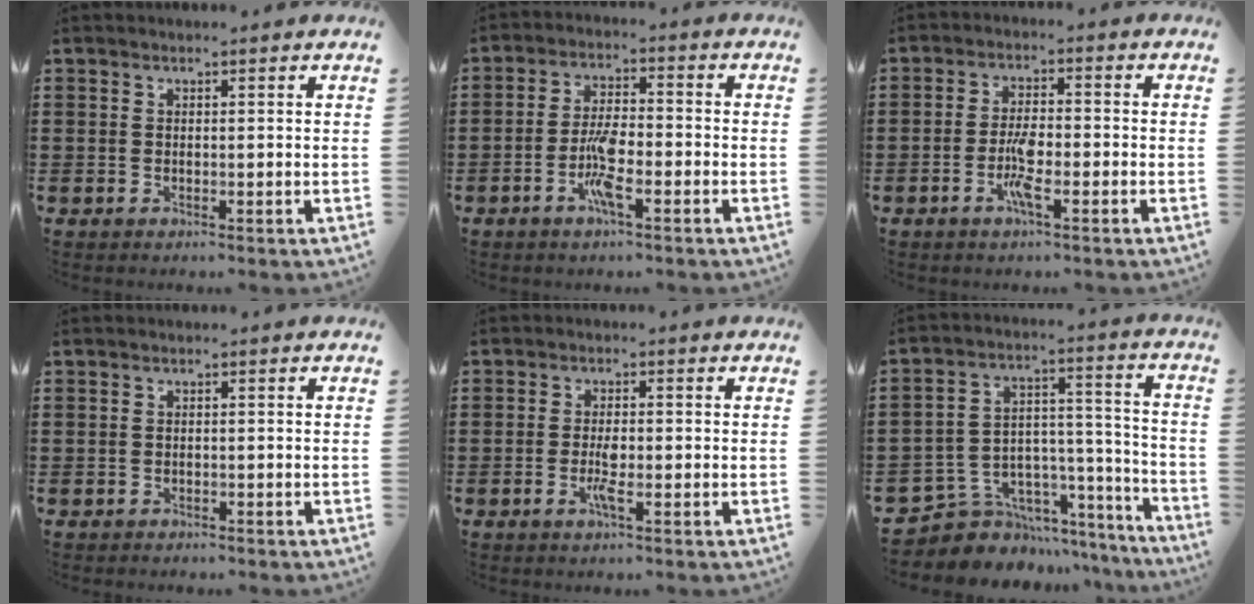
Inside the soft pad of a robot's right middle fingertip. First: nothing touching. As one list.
[{"total": 5.9, "force": [-2.2, 1.5, 5.2], "torque": [-0.121, -0.007, -0.051]}, {"total": 4.6, "force": [-1.6, 1.2, 4.1], "torque": [-0.089, -0.002, -0.036]}, {"total": 0.6, "force": [-0.6, 0.2, 0.0], "torque": [-0.001, 0.001, -0.013]}, {"total": 2.8, "force": [-0.9, 0.7, 2.6], "torque": [-0.053, -0.001, -0.019]}, {"total": 6.5, "force": [-5.1, 4.1, 0.7], "torque": [-0.026, 0.000, -0.092]}]